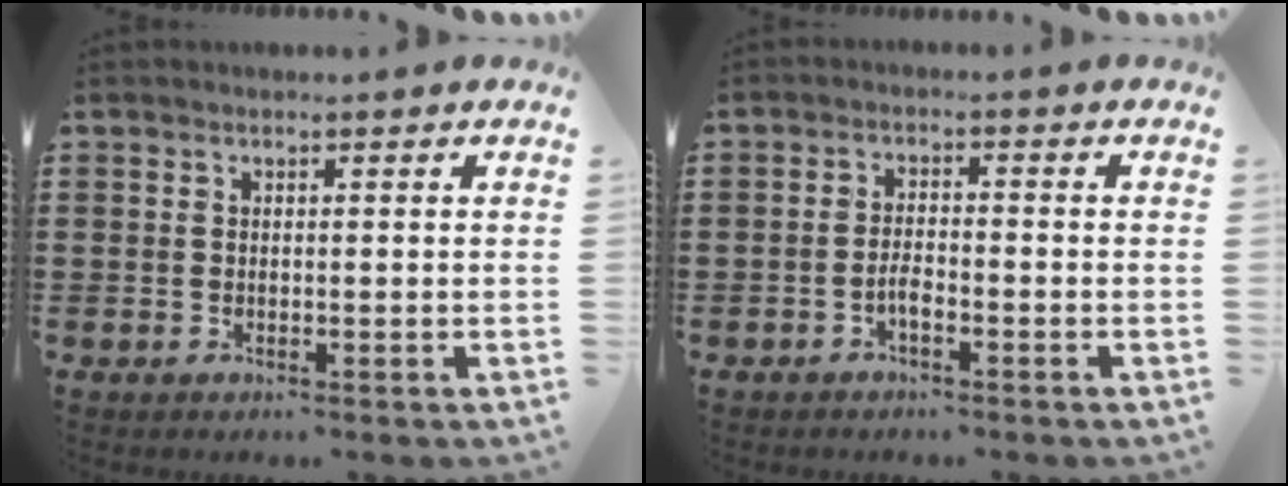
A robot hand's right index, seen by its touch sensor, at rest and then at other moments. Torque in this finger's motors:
{"motor_torque": [0.42, 0.00, 0.03, 0.04]}